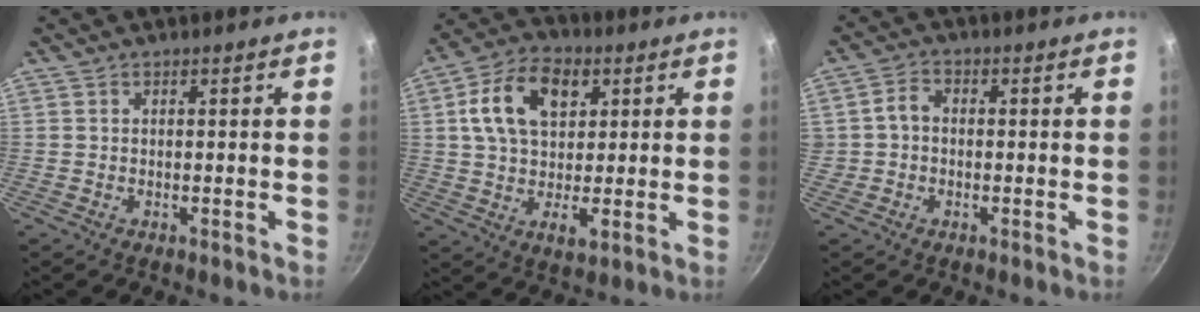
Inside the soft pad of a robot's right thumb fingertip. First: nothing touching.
{"total": 14.9, "force": [4.4, 9.8, 10.4], "torque": [-0.161, 0.002, 0.065]}
{"total": 3.5, "force": [-0.3, 3.0, 1.8], "torque": [-0.017, 0.015, -0.011]}